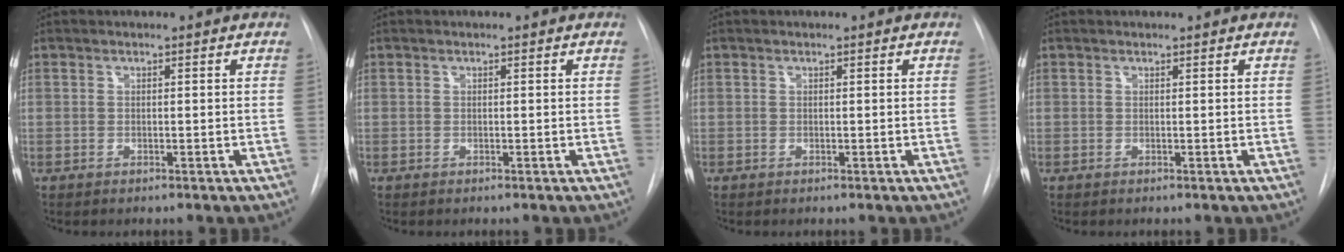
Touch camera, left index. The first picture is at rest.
{"total": 0.0}
{"total": 0.0}
{"total": 0.0}